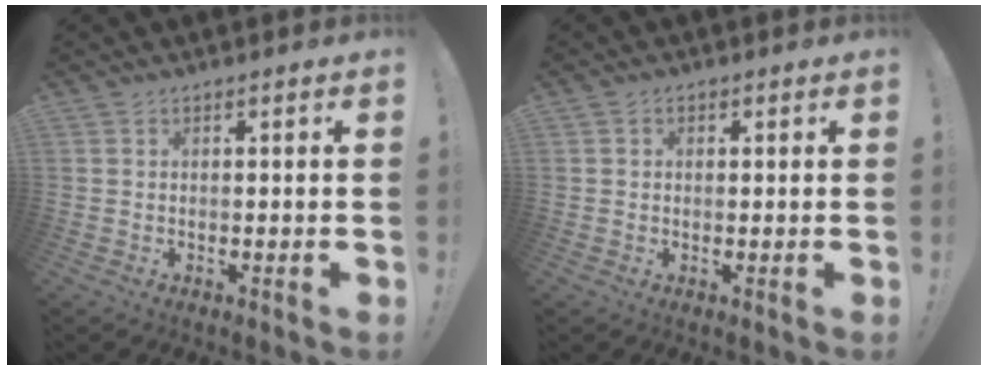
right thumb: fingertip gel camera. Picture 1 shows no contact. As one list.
[{"total": 1.0, "force": [0.1, 0.9, 0.5], "torque": [-0.004, 0.002, 0.001]}]